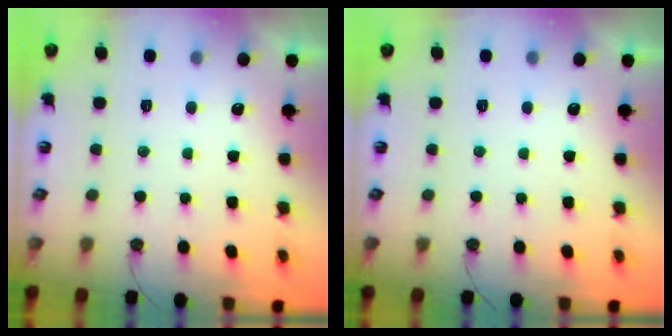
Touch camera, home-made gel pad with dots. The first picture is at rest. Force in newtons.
{"total": 0.0}